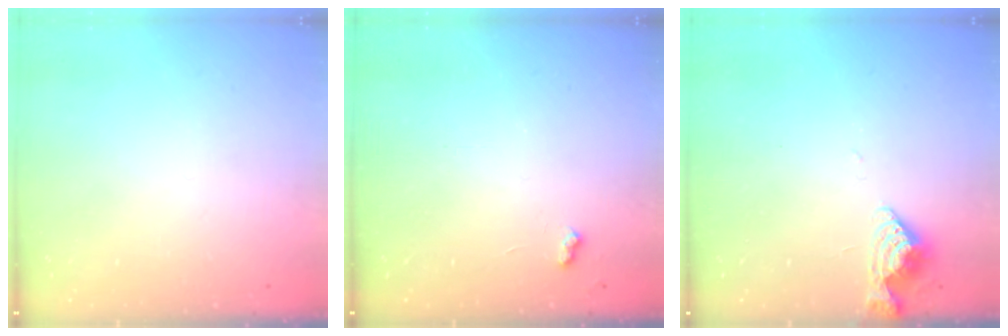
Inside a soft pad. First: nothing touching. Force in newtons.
{"total": 4.4, "press": 4.3, "slide": 0.6}
{"total": 5.8, "press": 5.8, "slide": 0.7}